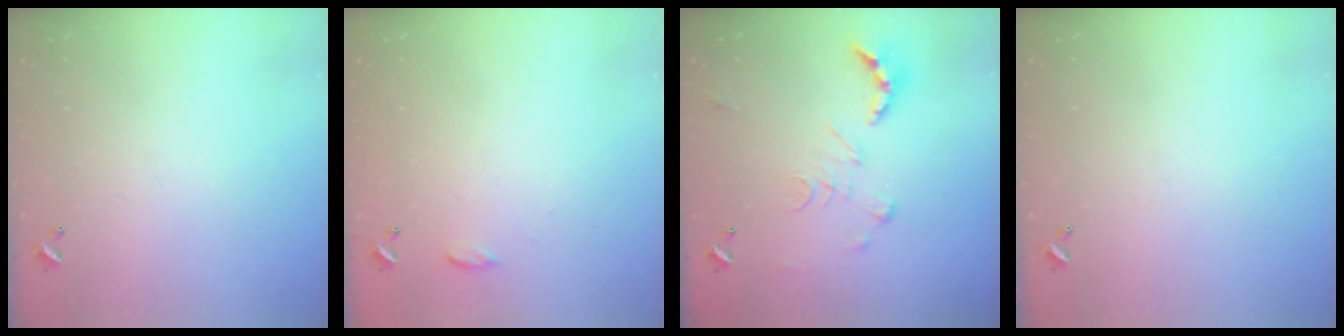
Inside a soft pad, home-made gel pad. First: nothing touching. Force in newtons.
{"total": 5.0, "press": 5.0, "slide": 0.7}
{"total": 2.6, "press": 2.1, "slide": 1.5}
{"total": 0.0}